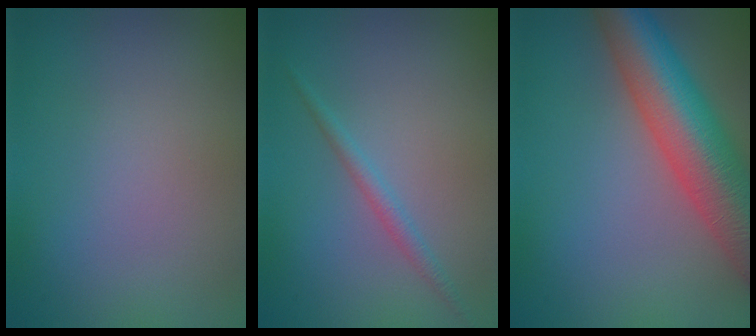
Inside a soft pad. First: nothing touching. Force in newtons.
{"total": 1.4, "press": 1.4, "slide": 0.1}
{"total": 10.9, "press": 10.9, "slide": 0.5}